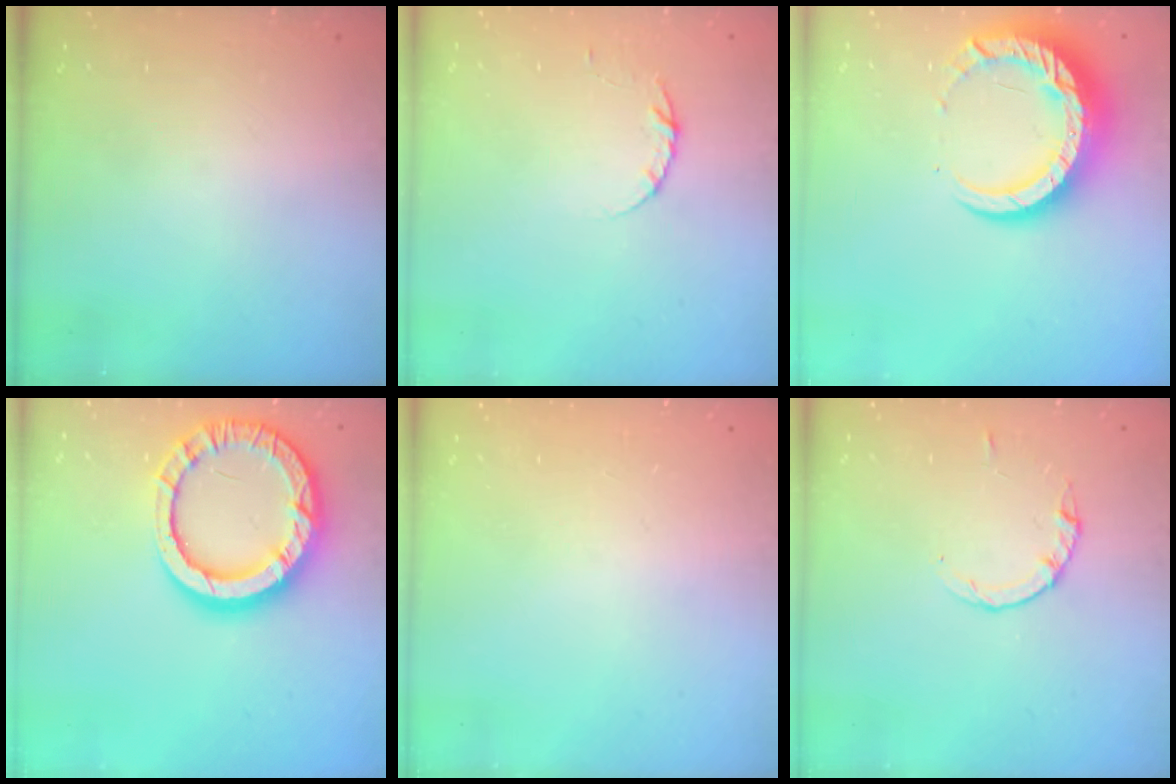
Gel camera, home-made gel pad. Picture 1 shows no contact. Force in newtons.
{"total": 3.4, "press": 3.4, "slide": 0.4}
{"total": 13.5, "press": 13.4, "slide": 1.5}
{"total": 16.9, "press": 16.8, "slide": 1.4}
{"total": 2.2, "press": 2.2, "slide": 0.1}
{"total": 2.8, "press": 2.8, "slide": 0.4}